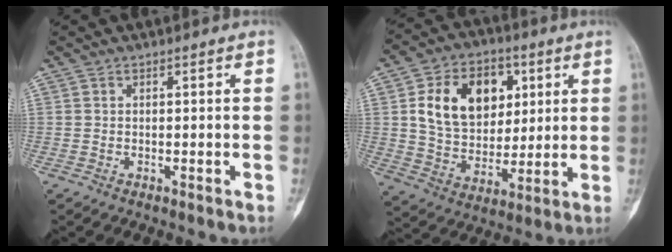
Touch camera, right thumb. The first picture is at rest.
{"total": 17.0, "force": [4.8, 12.3, 10.7], "torque": [-0.139, -0.008, 0.087]}